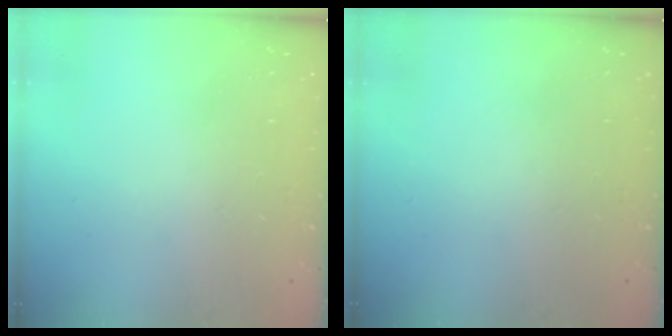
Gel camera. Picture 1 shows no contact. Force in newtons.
{"total": 0.0}